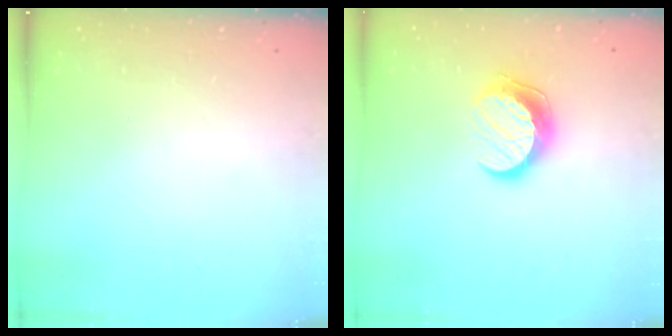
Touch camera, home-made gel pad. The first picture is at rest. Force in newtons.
{"total": 10.4, "press": 10.3, "slide": 1.1}